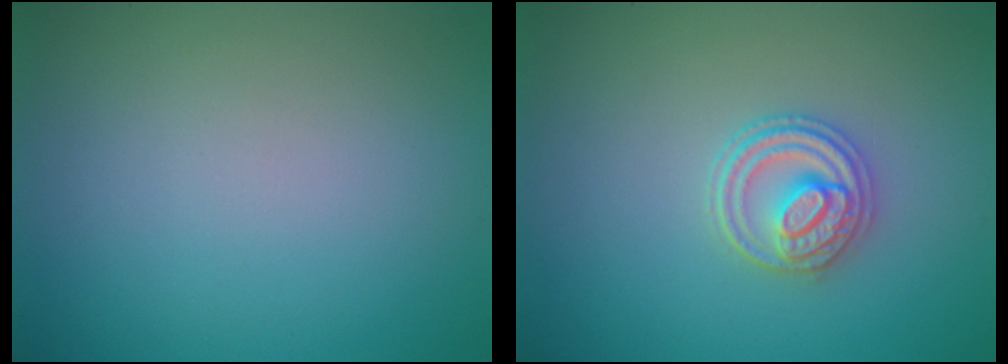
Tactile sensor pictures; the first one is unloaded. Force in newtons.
{"total": 3.2, "press": 3.0, "slide": 1.0}